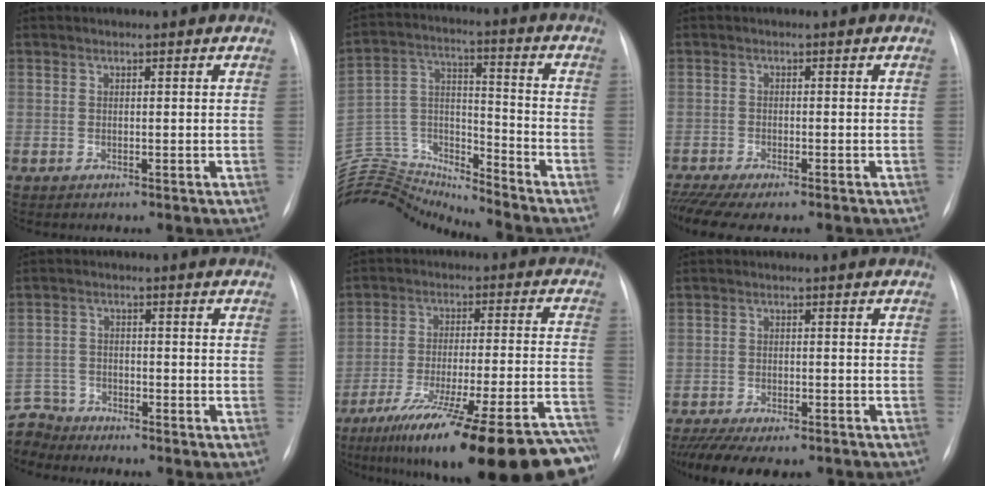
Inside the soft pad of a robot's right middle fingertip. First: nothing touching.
{"total": 17.2, "force": [-17.0, 0.6, 1.9], "torque": [-0.040, 0.053, -0.305]}
{"total": 7.8, "force": [-6.5, 1.1, 4.3], "torque": [-0.071, -0.012, -0.099]}
{"total": 6.4, "force": [-6.0, 2.0, -0.6], "torque": [0.012, 0.005, -0.120]}
{"total": 29.4, "force": [-23.0, 2.2, 18.3], "torque": [-0.203, -0.023, -0.329]}
{"total": 13.7, "force": [-11.0, 4.6, 6.8], "torque": [-0.144, -0.014, -0.151]}